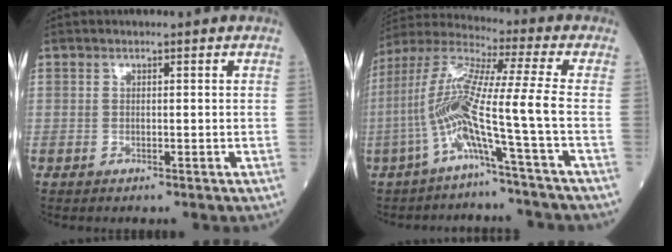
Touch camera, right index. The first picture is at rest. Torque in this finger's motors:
{"motor_torque": [1.85, -0.30, 1.03, 0.21]}